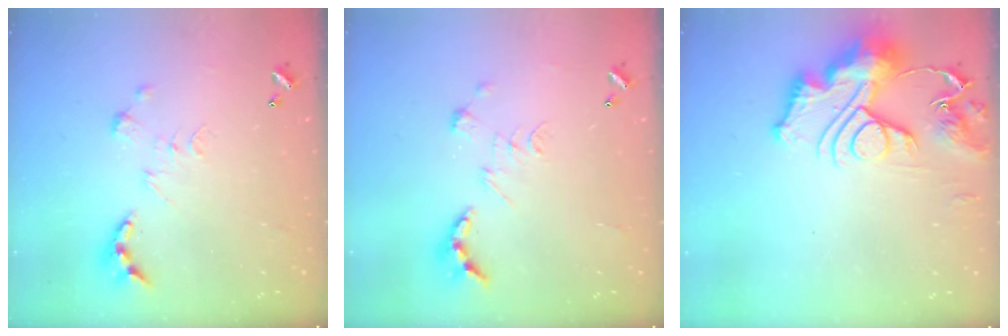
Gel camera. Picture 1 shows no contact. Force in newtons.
{"total": 2.6, "press": 1.9, "slide": 1.8}
{"total": 15.3, "press": 15.2, "slide": 1.6}